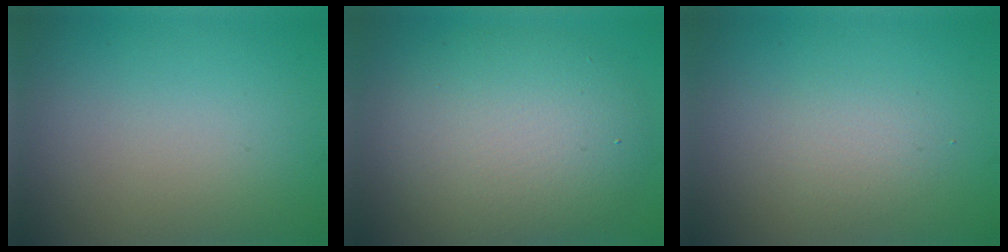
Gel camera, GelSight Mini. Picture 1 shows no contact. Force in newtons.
{"total": 8.5, "press": 8.5, "slide": 0.5}
{"total": 1.7, "press": 1.7, "slide": 0.0}